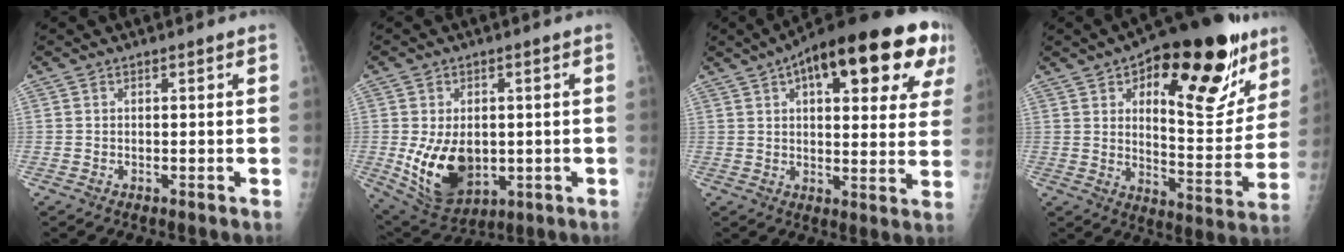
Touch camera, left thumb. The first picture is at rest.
{"total": 12.9, "force": [-1.5, 8.7, 9.5], "torque": [-0.139, -0.014, 0.000]}
{"total": 25.3, "force": [11.6, 9.7, 20.3], "torque": [-0.264, 0.014, 0.155]}
{"total": 26.2, "force": [13.3, 11.2, 19.5], "torque": [-0.218, -0.040, 0.194]}